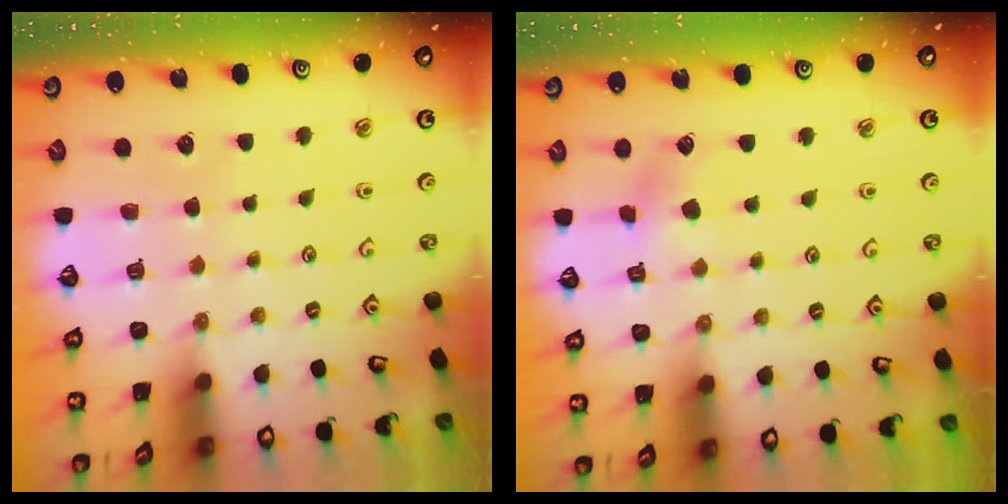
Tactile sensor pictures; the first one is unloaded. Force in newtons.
{"total": 4.9, "press": 4.9, "slide": 0.4}